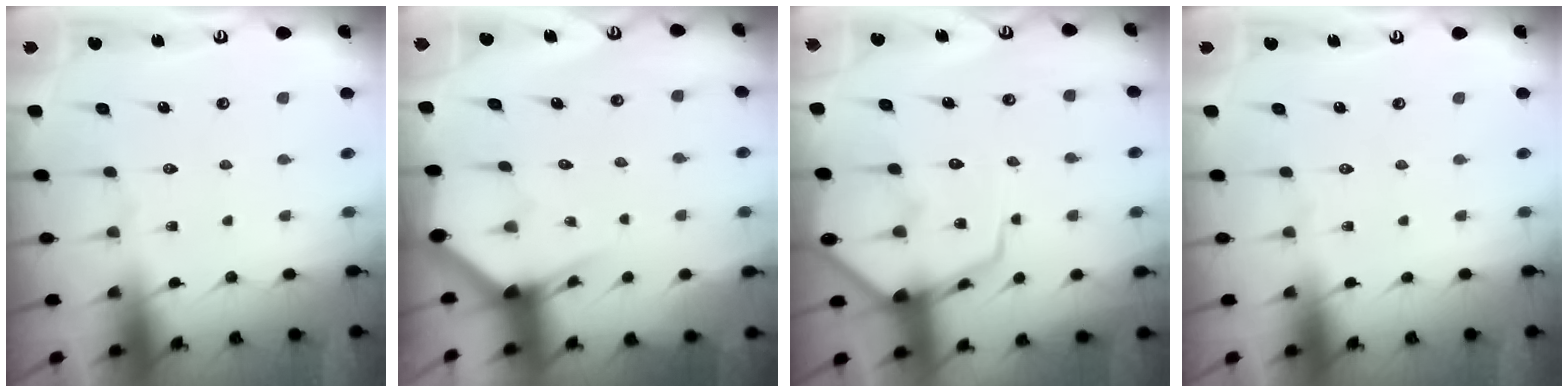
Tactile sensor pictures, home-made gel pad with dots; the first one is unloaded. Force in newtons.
{"total": 3.0, "press": 3.0, "slide": 0.1}
{"total": 12.1, "press": 12.0, "slide": 1.3}
{"total": 0.0}